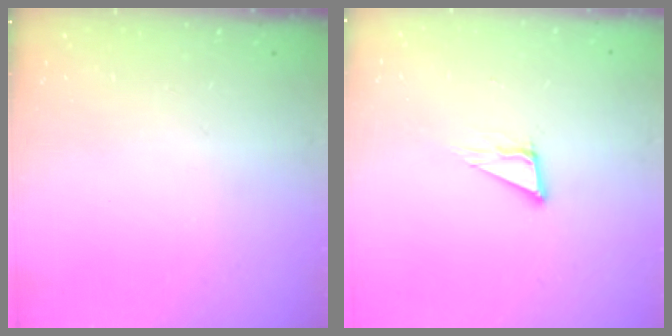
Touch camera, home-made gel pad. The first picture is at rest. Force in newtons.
{"total": 5.1, "press": 5.1, "slide": 0.5}